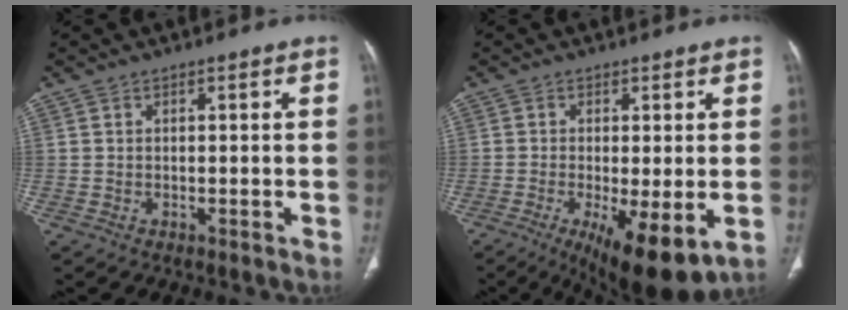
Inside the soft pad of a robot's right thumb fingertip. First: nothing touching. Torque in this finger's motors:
{"motor_torque": [0.16, 0.41, 0.14, 0.03, 0.21]}